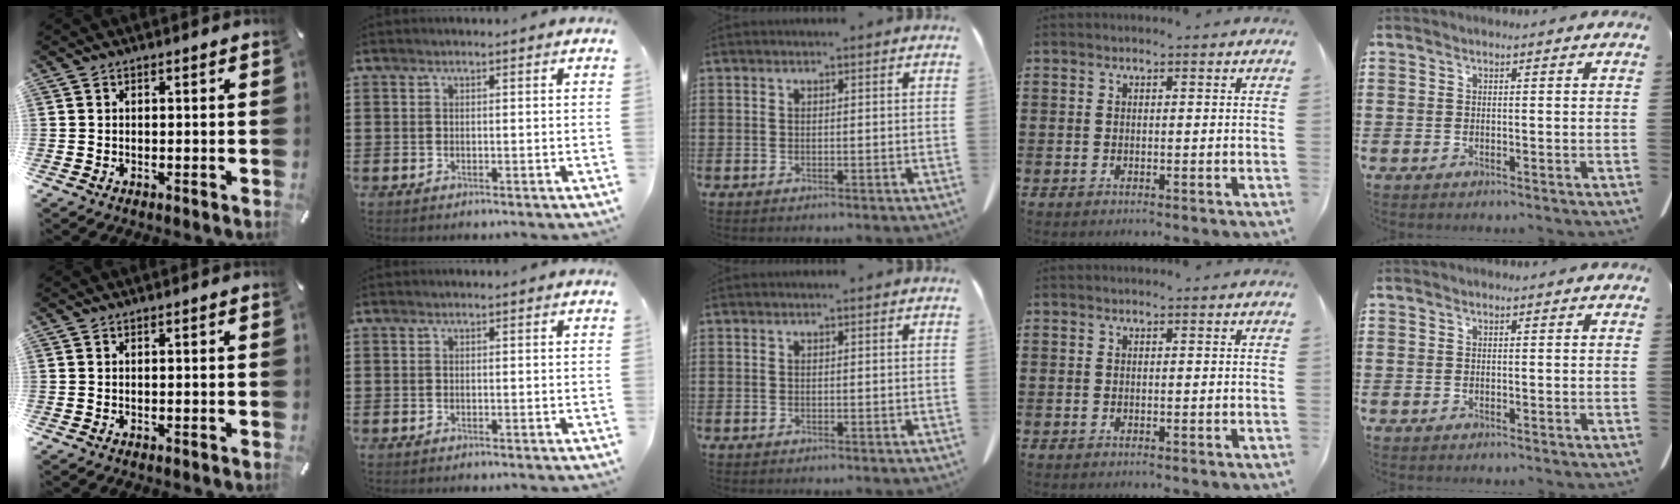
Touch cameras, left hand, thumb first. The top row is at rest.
{}